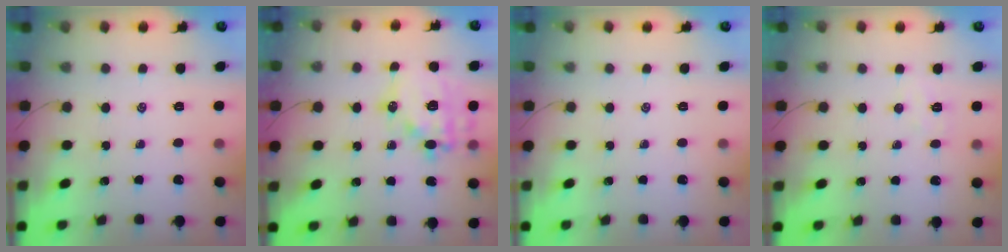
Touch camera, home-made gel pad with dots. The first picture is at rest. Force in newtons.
{"total": 15.9, "press": 15.6, "slide": 3.2}
{"total": 0.0}
{"total": 3.8, "press": 3.7, "slide": 0.8}